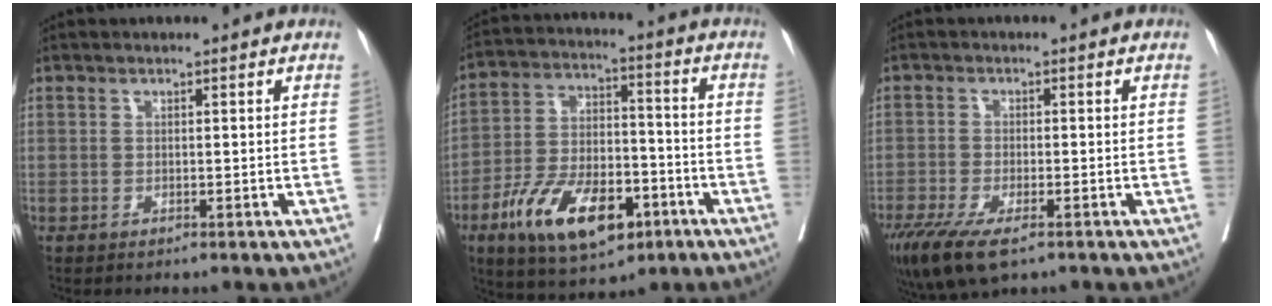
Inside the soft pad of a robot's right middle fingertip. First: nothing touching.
{"total": 15.3, "force": [-7.6, 6.8, 11.4], "torque": [-0.208, 0.002, -0.124]}
{"total": 9.8, "force": [-6.4, 3.1, 6.8], "torque": [-0.120, -0.023, -0.106]}